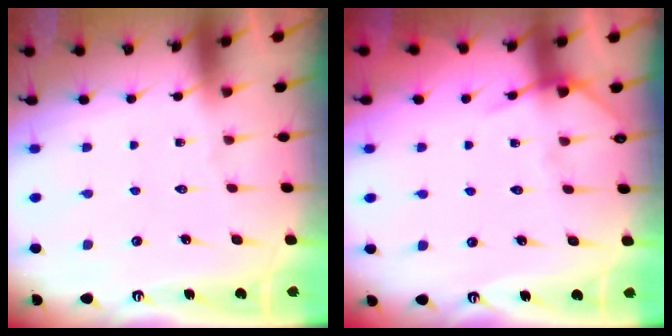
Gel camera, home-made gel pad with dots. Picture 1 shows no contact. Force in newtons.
{"total": 5.8, "press": 5.8, "slide": 0.7}